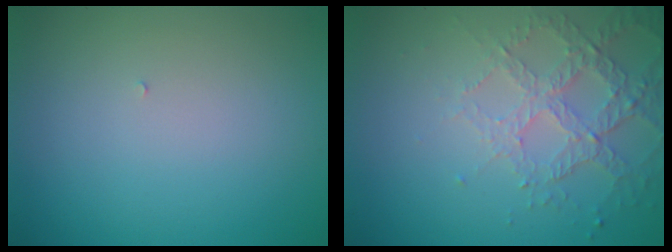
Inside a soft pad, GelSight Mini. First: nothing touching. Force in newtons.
{"total": 4.2, "press": 3.2, "slide": 2.8}